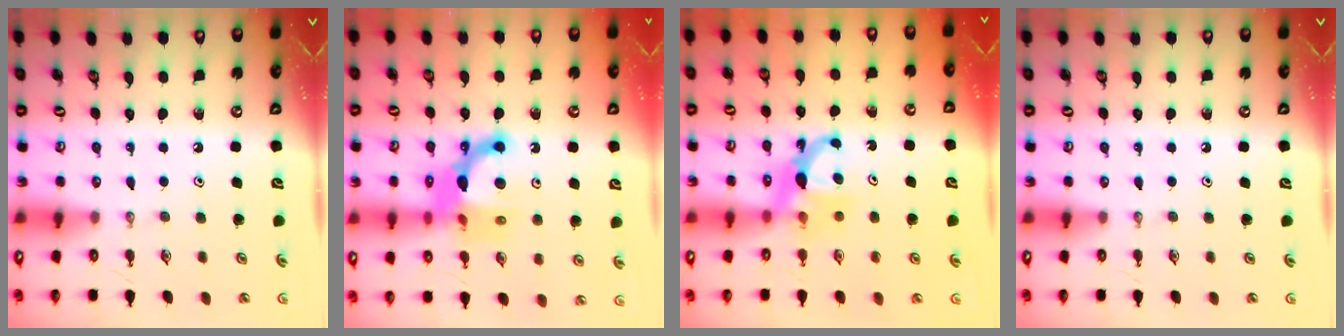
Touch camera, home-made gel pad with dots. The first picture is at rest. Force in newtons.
{"total": 13.5, "press": 13.4, "slide": 1.0}
{"total": 7.1, "press": 7.1, "slide": 0.3}
{"total": 0.0}